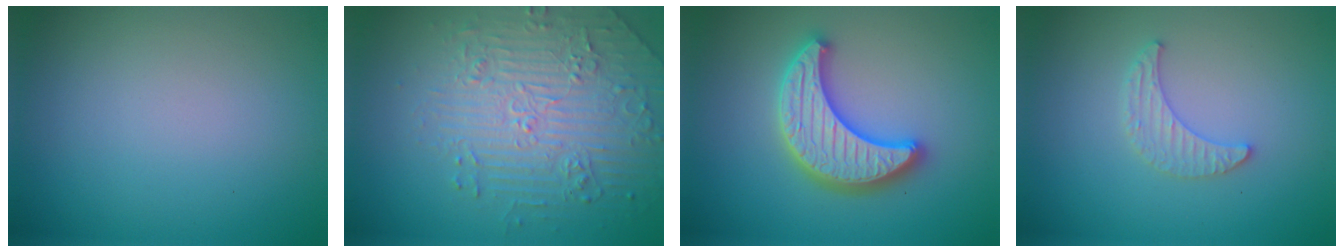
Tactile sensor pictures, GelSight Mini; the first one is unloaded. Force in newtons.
{"total": 4.3, "press": 4.1, "slide": 1.1}
{"total": 5.1, "press": 5.0, "slide": 1.0}
{"total": 2.0, "press": 1.9, "slide": 0.5}